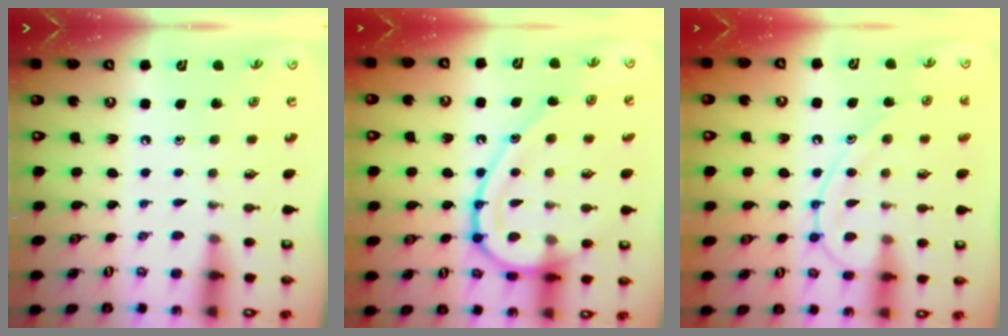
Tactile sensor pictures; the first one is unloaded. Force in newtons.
{"total": 18.1, "press": 18.0, "slide": 1.8}
{"total": 14.0, "press": 14.0, "slide": 1.3}